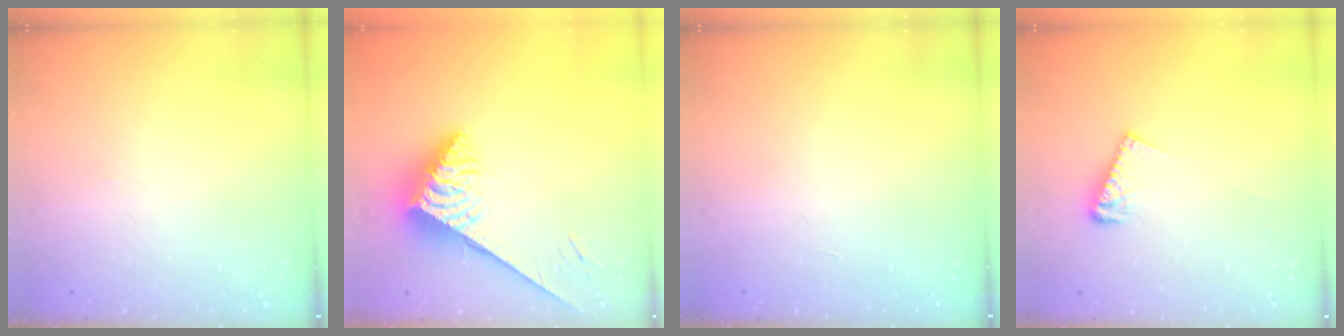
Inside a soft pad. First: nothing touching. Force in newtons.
{"total": 5.6, "press": 5.6, "slide": 0.4}
{"total": 0.0}
{"total": 6.9, "press": 6.9, "slide": 0.6}